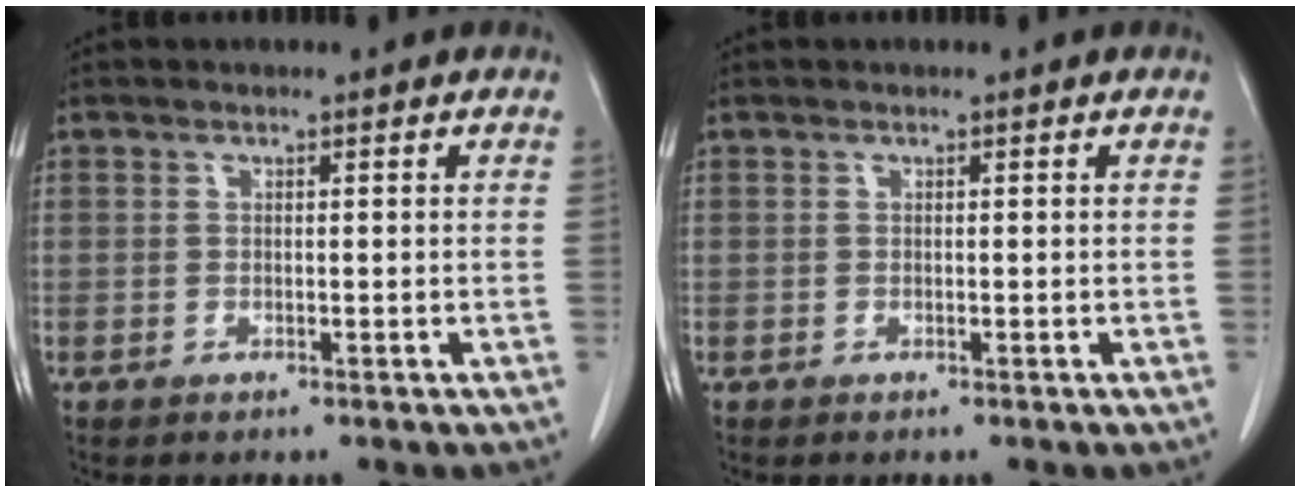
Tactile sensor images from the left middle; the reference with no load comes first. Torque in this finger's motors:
{"motor_torque": [0.06, -0.06, -0.03, 0.00]}